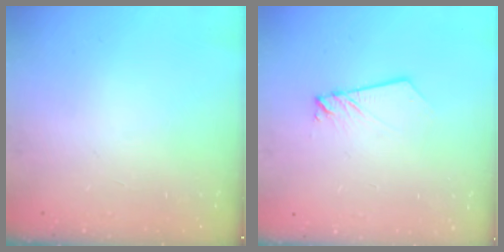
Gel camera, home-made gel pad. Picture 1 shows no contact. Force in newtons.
{"total": 2.2, "press": 2.2, "slide": 0.1}